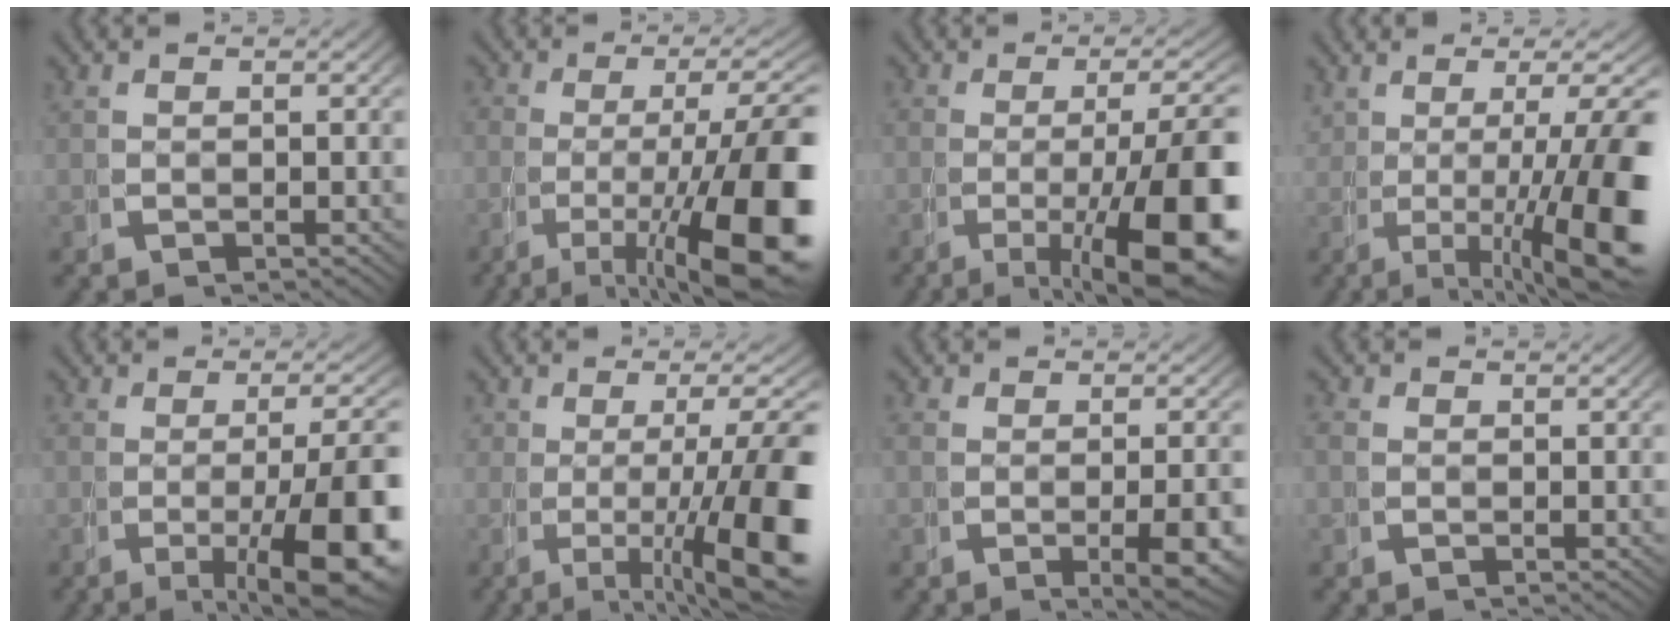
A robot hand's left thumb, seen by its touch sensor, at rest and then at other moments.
{"total": 14.0, "force": [-4.1, 6.5, 11.8], "torque": [-0.184, -0.042, -0.043]}
{"total": 12.6, "force": [-3.6, 5.4, 10.9], "torque": [-0.158, -0.034, -0.037]}
{"total": 11.9, "force": [-1.0, 4.9, 10.8], "torque": [-0.145, -0.015, 0.000]}
{"total": 11.0, "force": [-3.1, 4.2, 9.7], "torque": [-0.136, -0.021, -0.035]}
{"total": 11.6, "force": [-2.7, 5.2, 10.0], "torque": [-0.149, -0.028, -0.028]}
{"total": 4.2, "force": [-1.1, 1.1, 3.9], "torque": [-0.051, -0.006, -0.019]}
{"total": 0.9, "force": [-0.4, 0.8, 0.0], "torque": [0.000, -0.005, -0.010]}